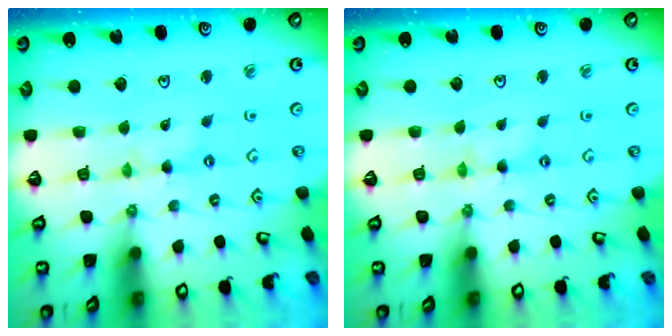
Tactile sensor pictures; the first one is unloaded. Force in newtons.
{"total": 0.0}